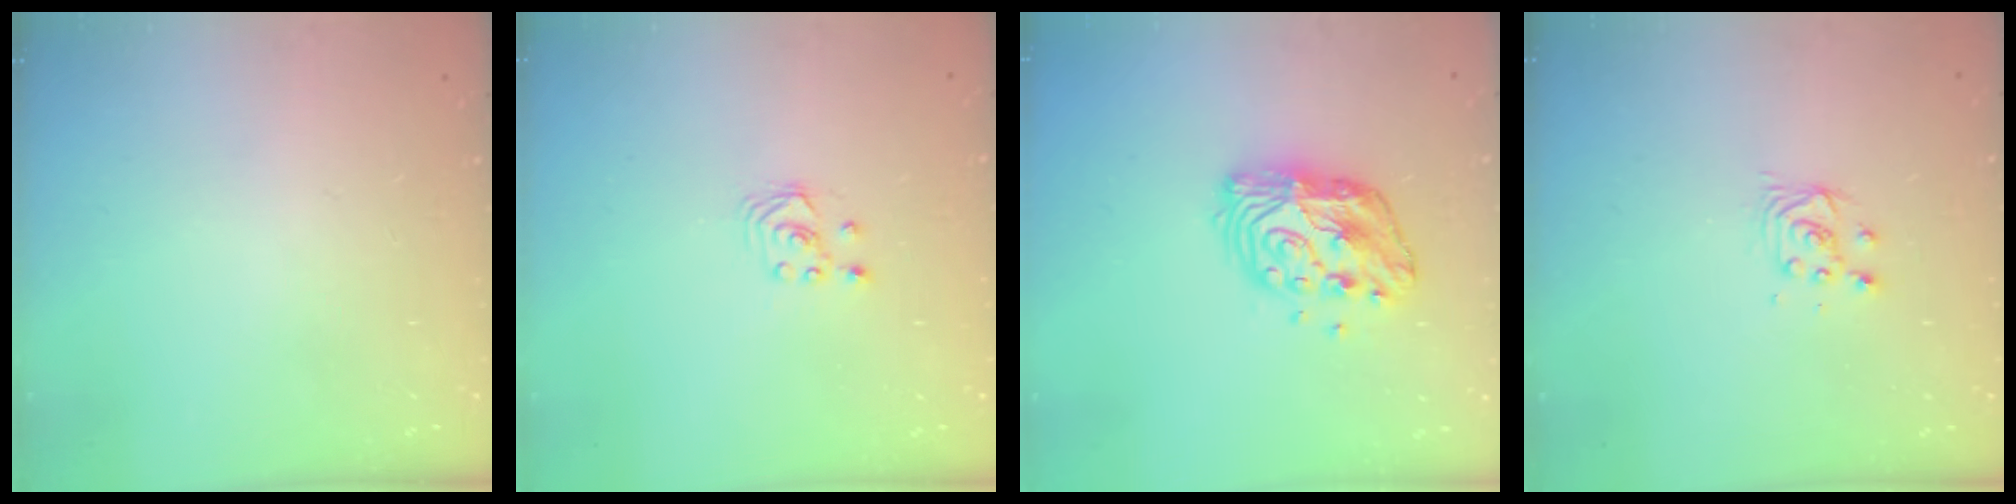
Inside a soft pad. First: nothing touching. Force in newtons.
{"total": 1.8, "press": 1.8, "slide": 0.2}
{"total": 12.7, "press": 12.6, "slide": 1.0}
{"total": 3.8, "press": 3.7, "slide": 0.5}